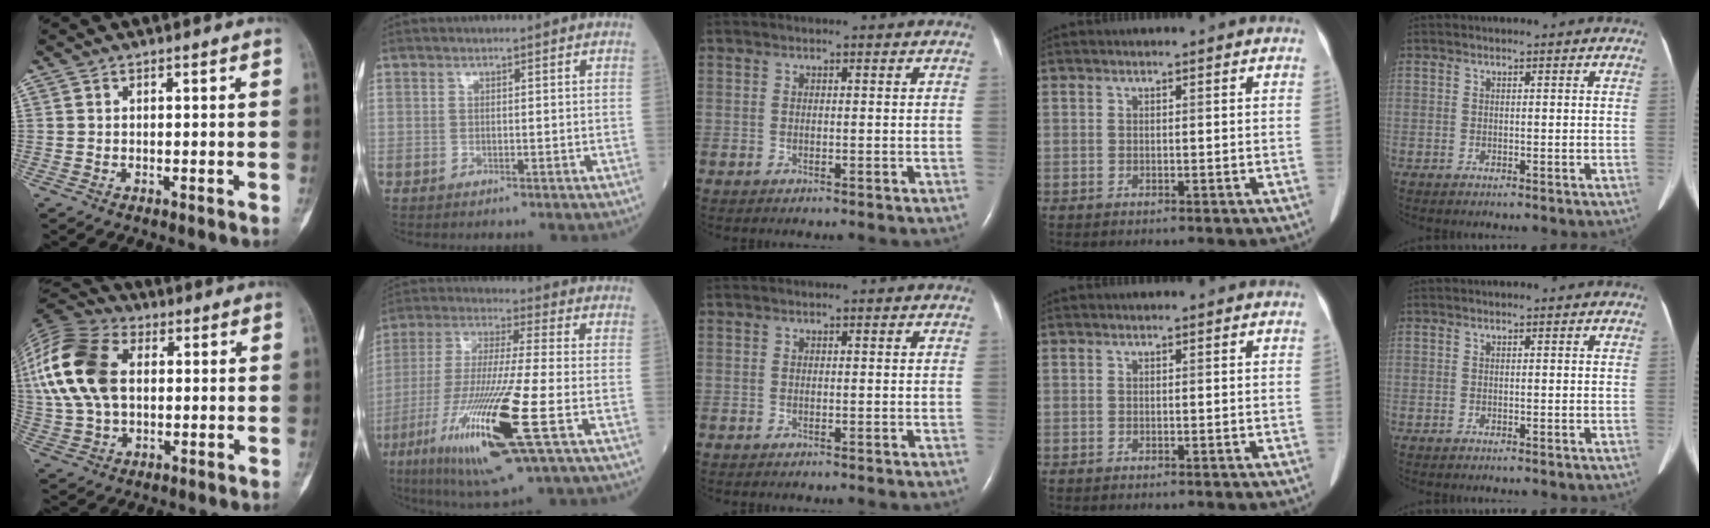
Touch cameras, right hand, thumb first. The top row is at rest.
{"thumb": {"total": 19.9, "force": [3.4, 12.8, 14.9], "torque": [-0.328, 0.012, 0.059]}, "index": {"total": 19.3, "force": [-7.1, 0.8, 17.9], "torque": [-0.383, -0.043, -0.132]}}